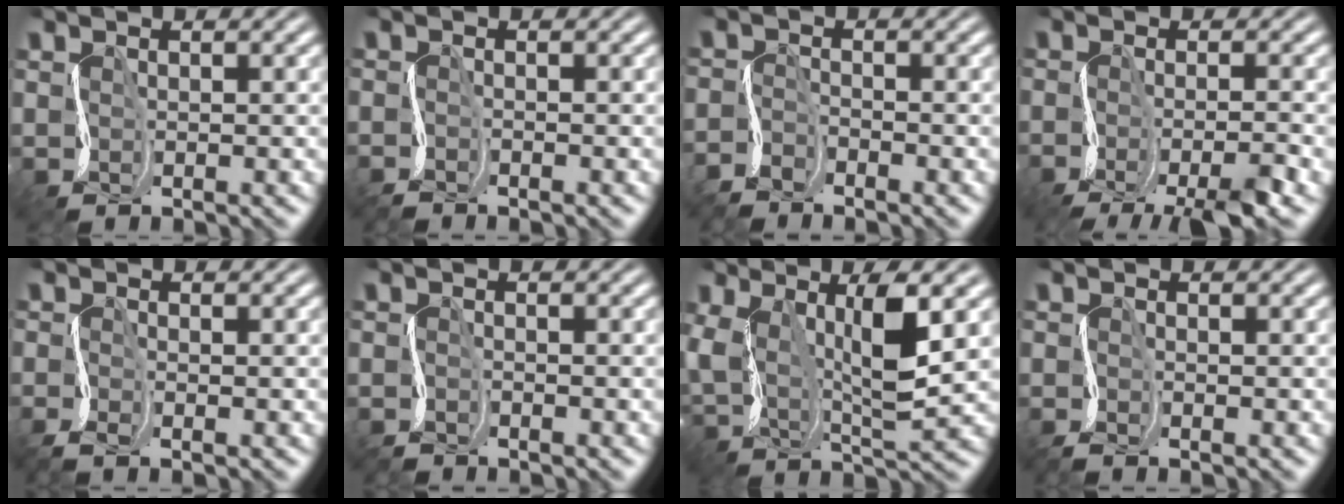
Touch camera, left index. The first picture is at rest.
{"total": 1.7, "force": [-1.7, 0.0, 0.1], "torque": [-0.008, -0.002, -0.042]}
{"total": 2.9, "force": [-2.8, 0.5, 0.4], "torque": [-0.012, -0.001, -0.067]}
{"total": 5.4, "force": [-3.8, 0.6, 3.7], "torque": [-0.055, -0.002, -0.076]}
{"total": 1.9, "force": [-1.6, 0.1, 1.0], "torque": [-0.029, -0.008, -0.041]}
{"total": 2.0, "force": [-2.0, 0.1, 0.1], "torque": [-0.007, -0.001, -0.047]}
{"total": 6.9, "force": [1.3, 2.3, 6.3], "torque": [-0.129, 0.004, 0.017]}
{"total": 1.6, "force": [-1.5, -0.1, 0.4], "torque": [-0.014, -0.003, -0.039]}